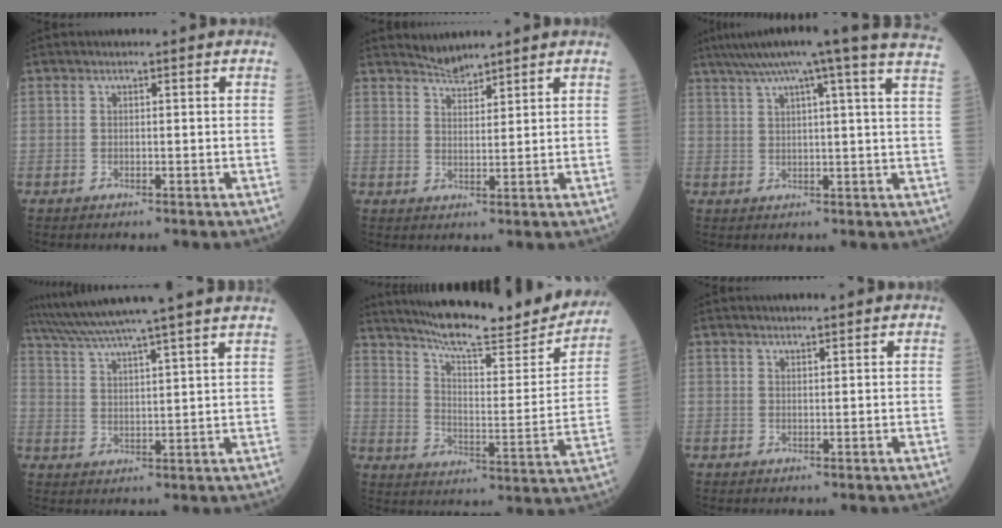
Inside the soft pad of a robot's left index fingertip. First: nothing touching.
{"total": 2.9, "force": [2.9, 0.1, 0.0], "torque": [-0.007, 0.006, 0.058]}
{"total": 20.7, "force": [16.9, -1.7, 11.8], "torque": [-0.197, -0.009, 0.212]}
{"total": 20.2, "force": [17.7, -1.7, 9.5], "torque": [-0.168, 0.000, 0.251]}
{"total": 24.7, "force": [22.0, 3.5, 10.7], "torque": [-0.169, -0.042, 0.297]}
{"total": 2.9, "force": [2.8, 0.2, 0.7], "torque": [-0.011, 0.015, 0.036]}